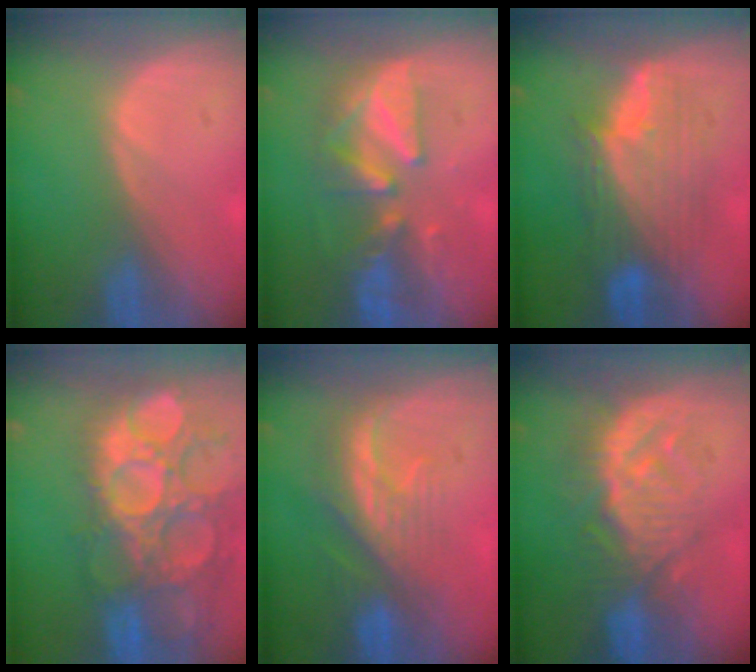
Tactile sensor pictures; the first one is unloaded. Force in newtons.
{"total": 7.9, "press": 7.8, "slide": 1.4}
{"total": 8.2, "press": 8.2, "slide": 0.2}
{"total": 15.1, "press": 12.6, "slide": 8.4}
{"total": 8.3, "press": 7.5, "slide": 3.6}
{"total": 9.2, "press": 8.8, "slide": 2.6}